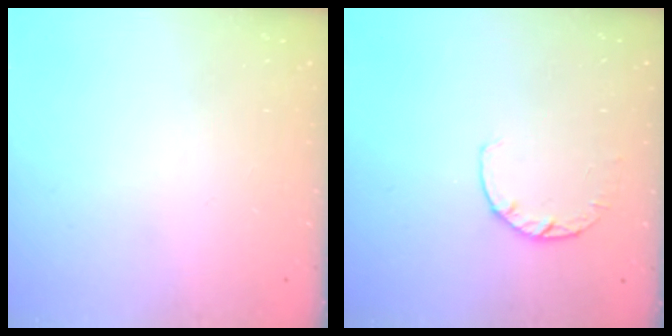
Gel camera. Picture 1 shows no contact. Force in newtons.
{"total": 3.0, "press": 2.9, "slide": 0.4}